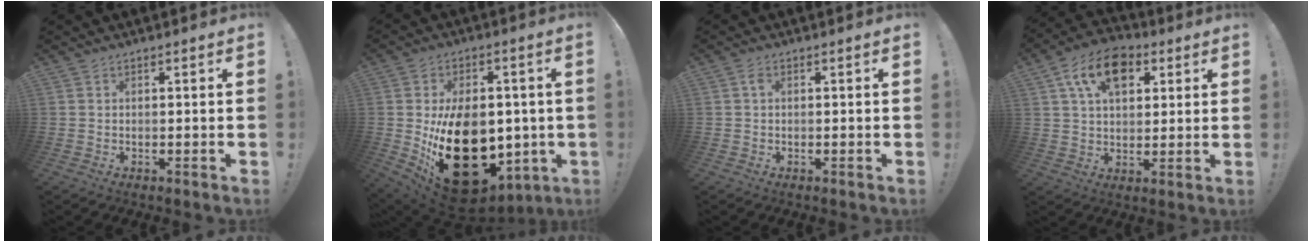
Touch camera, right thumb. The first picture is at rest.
{"total": 26.2, "force": [-3.4, 17.9, 18.9], "torque": [-0.287, -0.001, -0.020]}
{"total": 1.1, "force": [0.1, 0.7, 0.9], "torque": [-0.016, 0.003, -0.001]}
{"total": 14.1, "force": [5.8, 9.5, 8.6], "torque": [-0.133, -0.007, 0.109]}